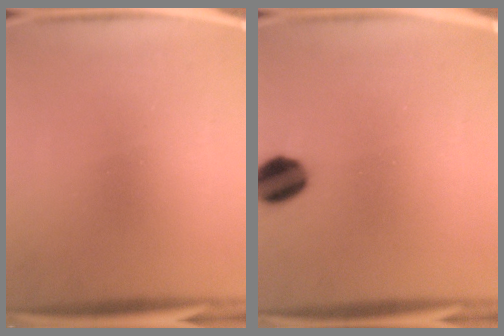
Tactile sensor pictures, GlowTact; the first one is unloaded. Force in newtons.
{"total": 8.6}